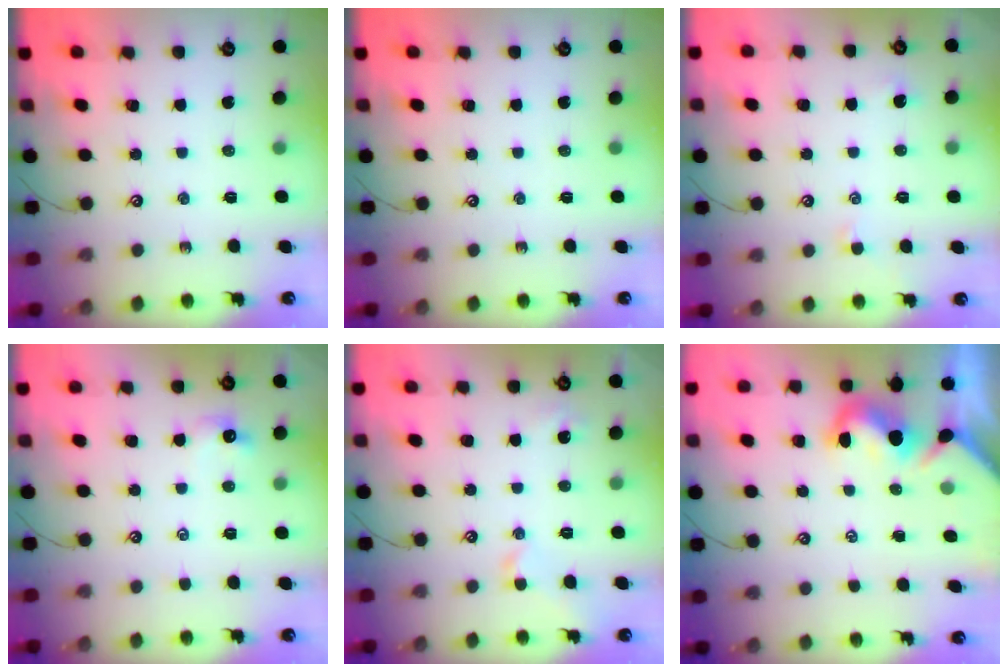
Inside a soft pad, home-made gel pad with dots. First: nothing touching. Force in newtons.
{"total": 0.0}
{"total": 0.7, "press": 0.7, "slide": 0.3}
{"total": 1.4, "press": 1.2, "slide": 0.6}
{"total": 2.0, "press": 1.9, "slide": 0.5}
{"total": 1.7, "press": 1.7, "slide": 0.4}